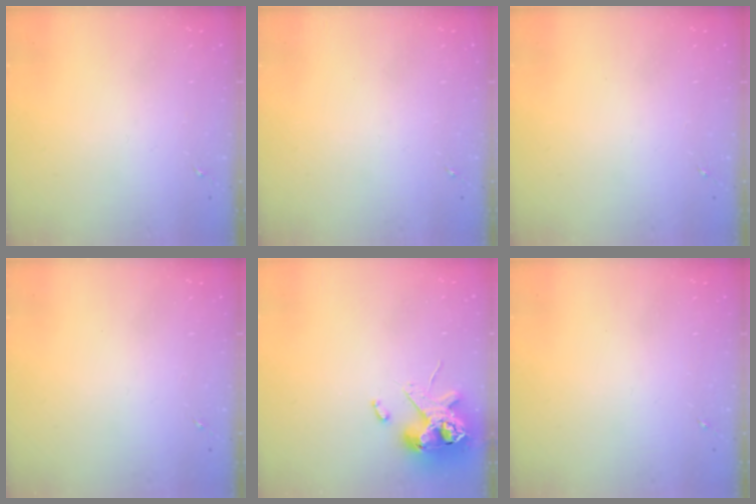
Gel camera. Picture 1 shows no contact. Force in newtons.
{"total": 0.0}
{"total": 0.0}
{"total": 0.0}
{"total": 12.3, "press": 12.1, "slide": 1.9}
{"total": 0.0}